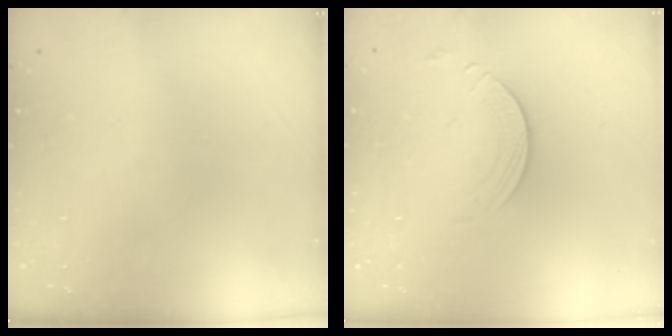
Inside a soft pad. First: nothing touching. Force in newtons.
{"total": 3.2, "press": 3.2, "slide": 0.3}